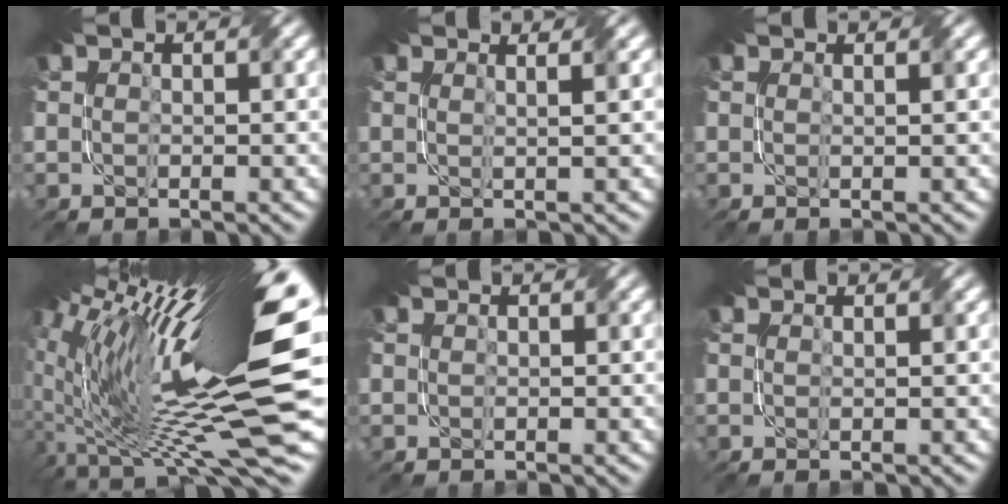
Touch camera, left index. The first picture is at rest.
{"total": 2.5, "force": [1.7, 0.5, 1.7], "torque": [0.002, 0.023, -0.010]}
{"total": 1.2, "force": [1.0, -0.6, 0.3], "torque": [-0.004, 0.001, 0.010]}
{"total": 17.8, "force": [0.7, 3.5, 17.5], "torque": [-0.286, -0.039, 0.031]}
{"total": 0.0}
{"total": 0.9, "force": [0.7, -0.6, 0.2], "torque": [-0.005, 0.000, 0.007]}